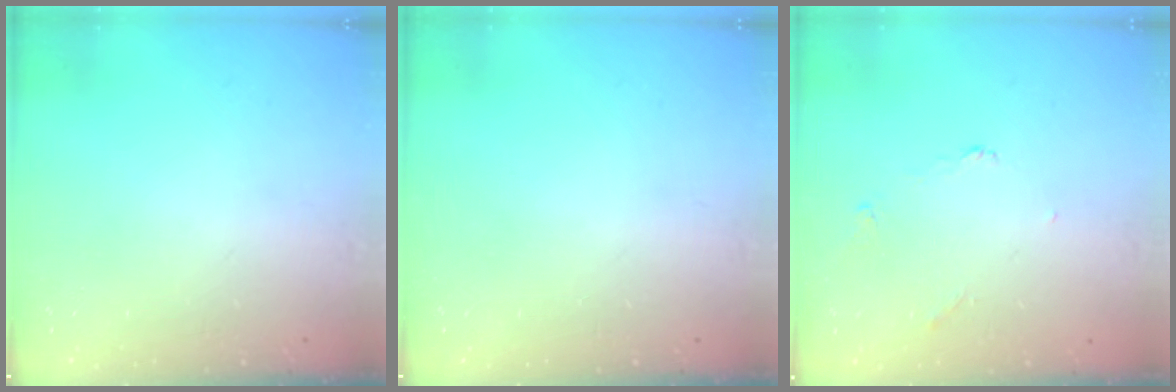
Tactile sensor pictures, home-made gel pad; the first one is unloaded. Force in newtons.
{"total": 0.0}
{"total": 2.5, "press": 2.5, "slide": 0.3}